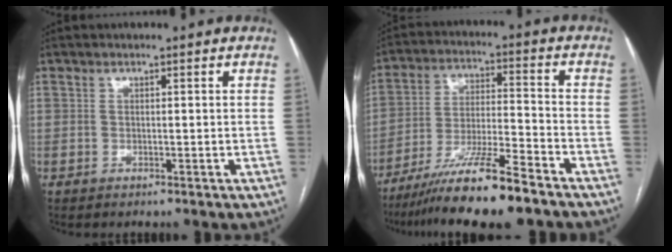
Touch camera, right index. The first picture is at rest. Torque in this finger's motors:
{"motor_torque": [1.06, -1.07, 0.90, 0.21]}